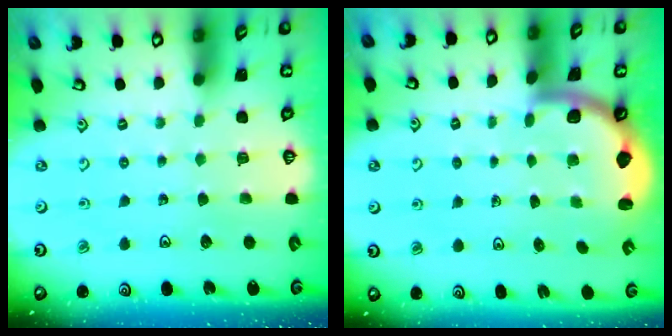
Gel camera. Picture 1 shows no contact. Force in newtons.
{"total": 1.8, "press": 1.8, "slide": 0.1}